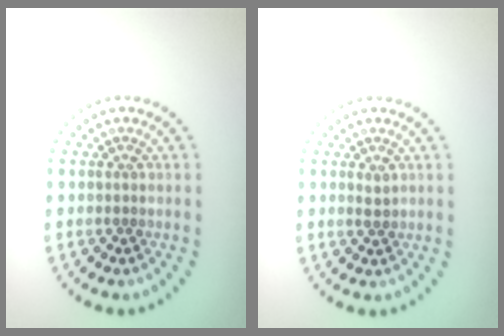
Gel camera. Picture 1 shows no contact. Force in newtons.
{"total": 0.8, "press": 0.8, "slide": 0.1}